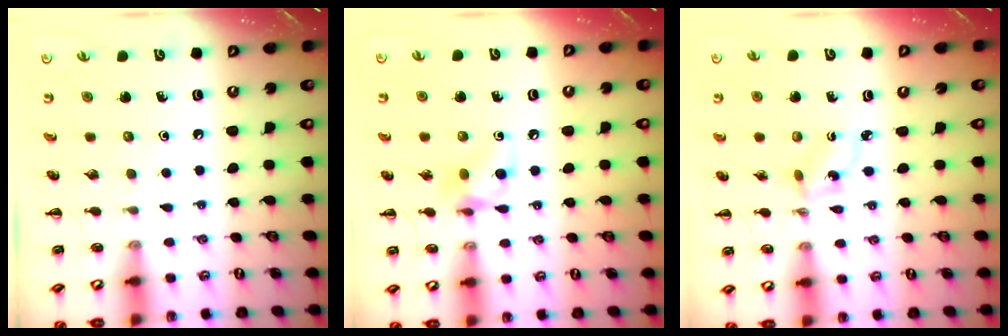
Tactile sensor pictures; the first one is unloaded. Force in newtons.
{"total": 7.0, "press": 7.0, "slide": 0.4}
{"total": 1.2, "press": 1.1, "slide": 0.5}